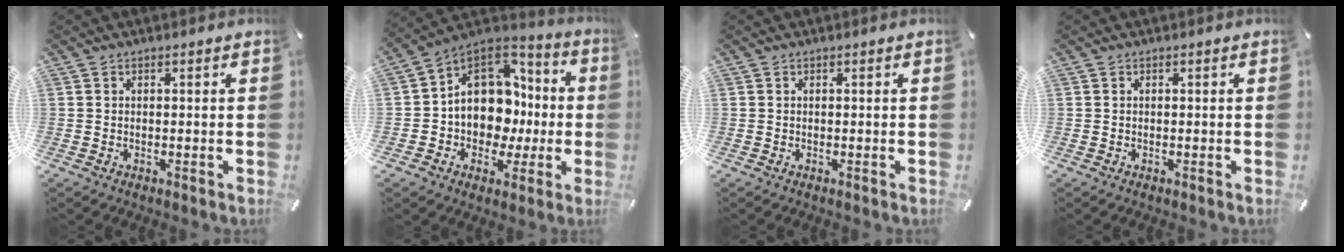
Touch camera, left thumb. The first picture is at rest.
{"total": 13.5, "force": [0.4, 11.9, 6.4], "torque": [-0.106, -0.018, 0.017]}
{"total": 0.0}
{"total": 0.0}